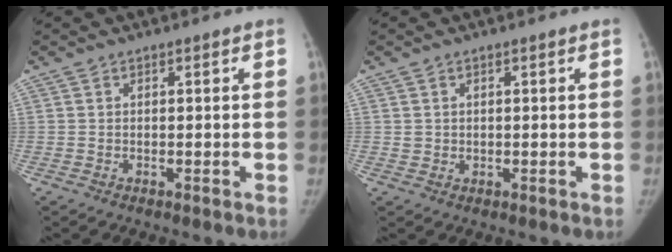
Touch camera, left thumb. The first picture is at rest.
{"total": 1.2, "force": [0.2, 1.1, 0.2], "torque": [0.007, 0.000, 0.005]}